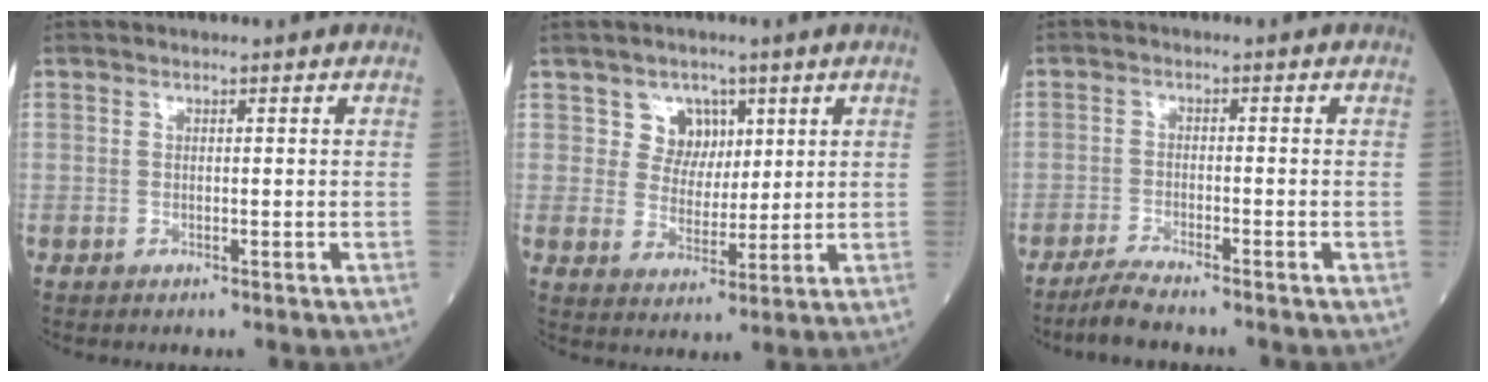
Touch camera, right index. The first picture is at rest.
{"total": 5.1, "force": [2.5, 4.2, 1.2], "torque": [-0.016, 0.007, 0.045]}
{"total": 4.1, "force": [-3.7, -0.3, 1.7], "torque": [-0.037, -0.013, -0.072]}